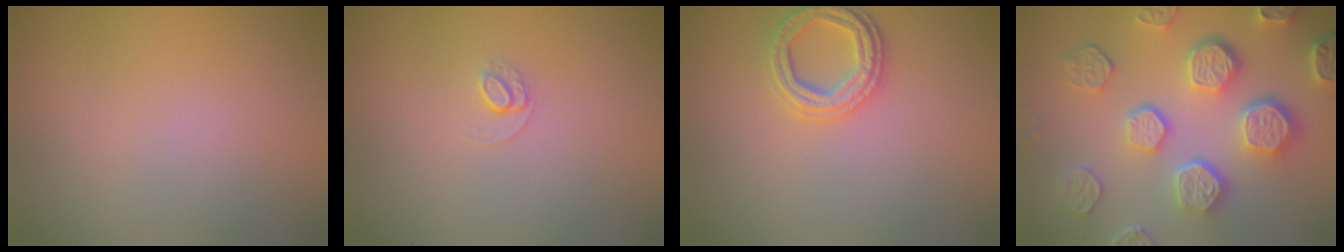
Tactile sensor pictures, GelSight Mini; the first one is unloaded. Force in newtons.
{"total": 0.9, "press": 0.4, "slide": 0.8}
{"total": 2.8, "press": 2.7, "slide": 0.7}
{"total": 7.6, "press": 5.9, "slide": 4.8}